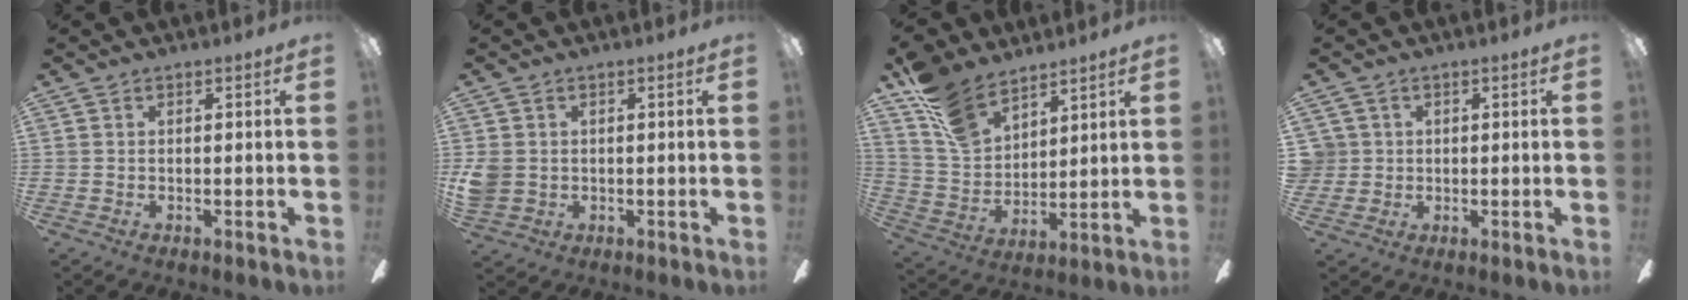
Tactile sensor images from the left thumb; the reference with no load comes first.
{"total": 4.4, "force": [0.1, 4.0, 2.0], "torque": [-0.044, 0.003, 0.001]}
{"total": 13.9, "force": [10.6, 7.5, 5.1], "torque": [-0.118, -0.053, 0.211]}
{"total": 3.4, "force": [0.5, 3.4, 0.3], "torque": [-0.008, 0.006, 0.008]}